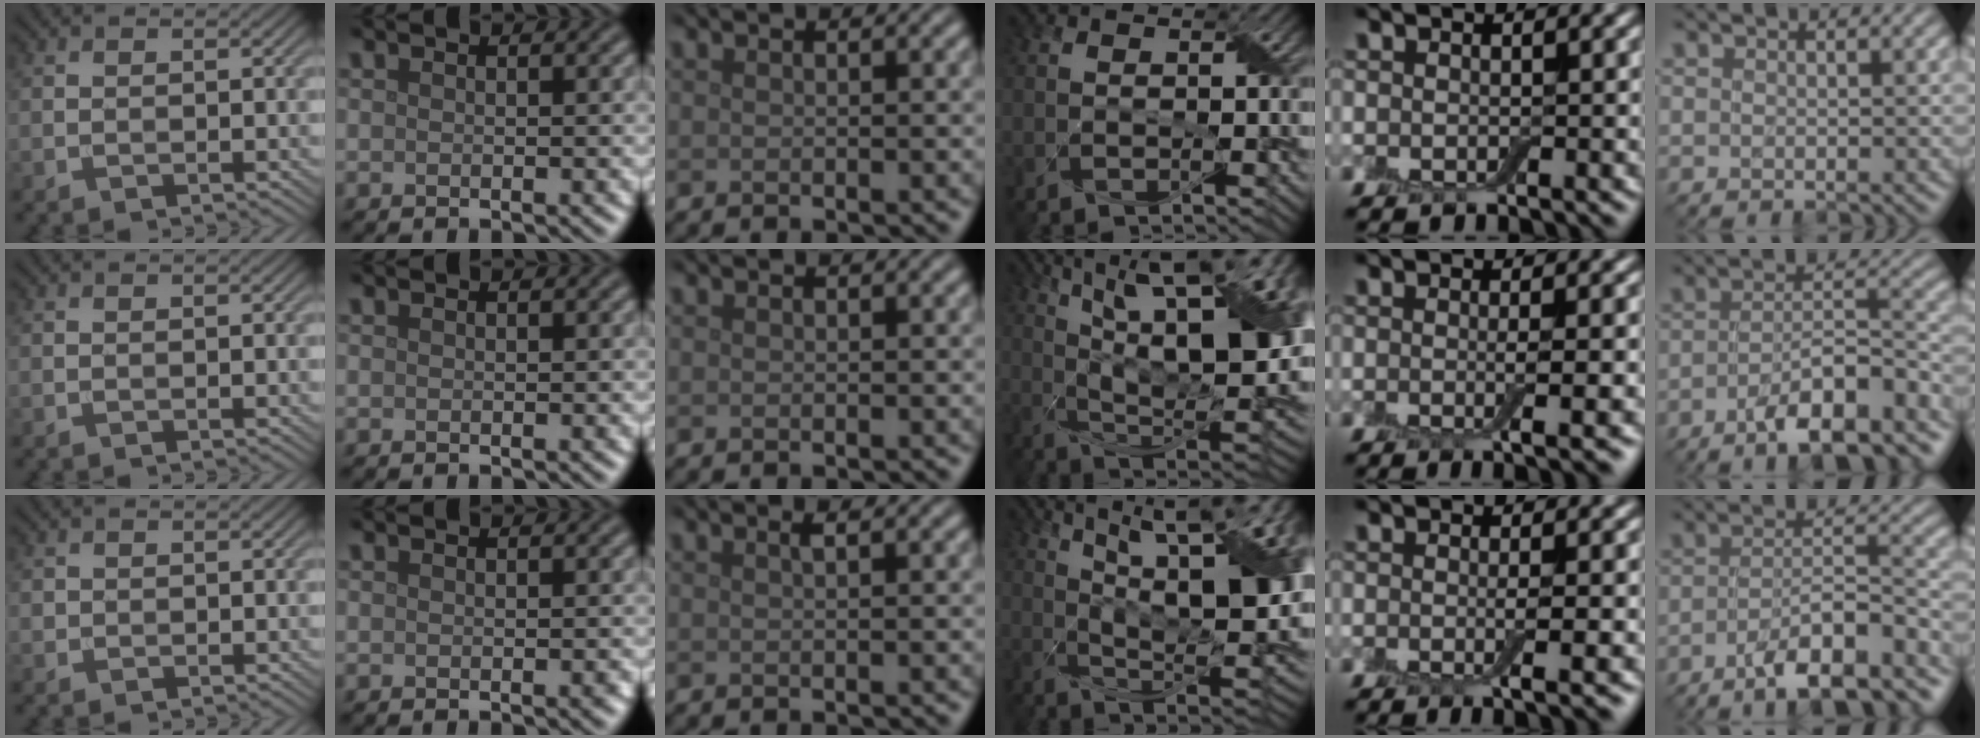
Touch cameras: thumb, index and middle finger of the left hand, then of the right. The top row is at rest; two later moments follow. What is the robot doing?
{"motion": "wrap", "object": "adhesive wrap"}